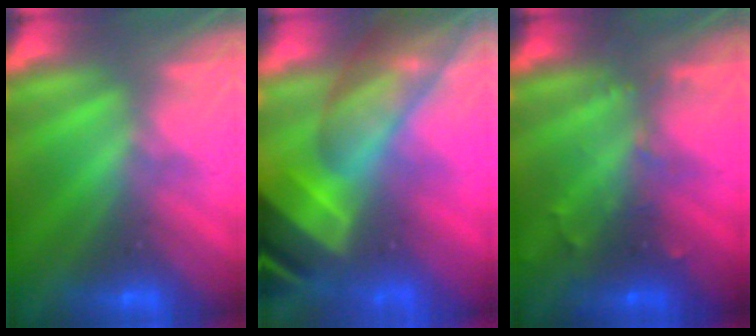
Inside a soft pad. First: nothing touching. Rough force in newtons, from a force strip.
{"total": 9.4}
{"total": 2.8}